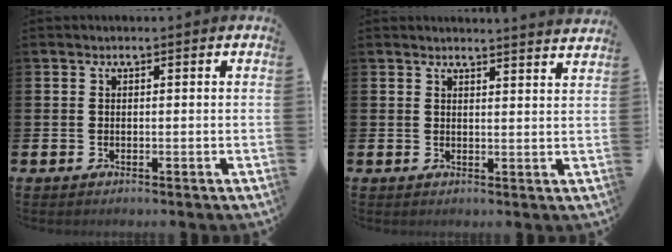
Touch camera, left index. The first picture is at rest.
{"total": 2.9, "force": [2.9, -0.4, -0.2], "torque": [0.008, -0.022, 0.051]}